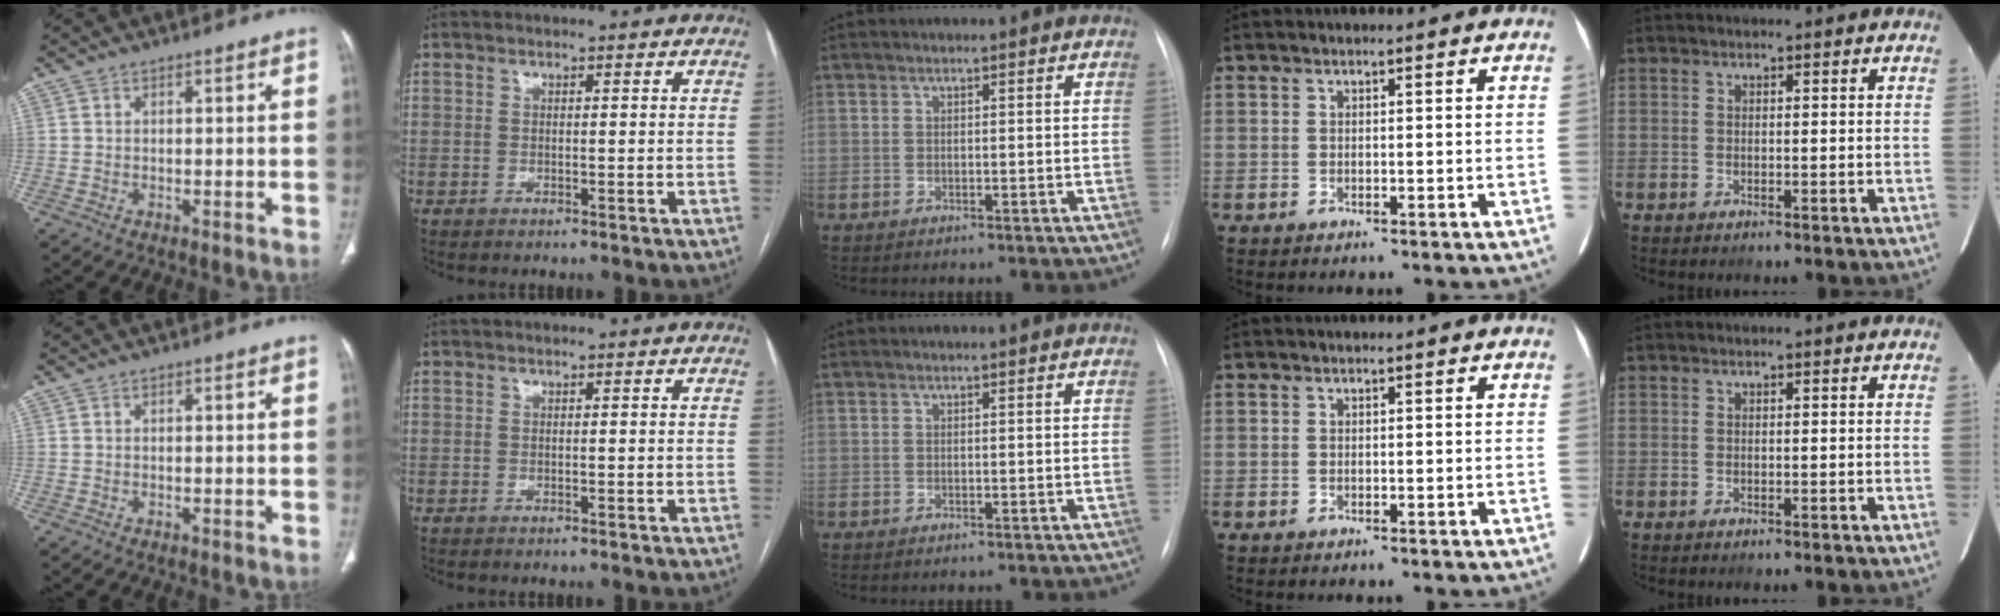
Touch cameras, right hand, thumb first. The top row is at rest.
{}